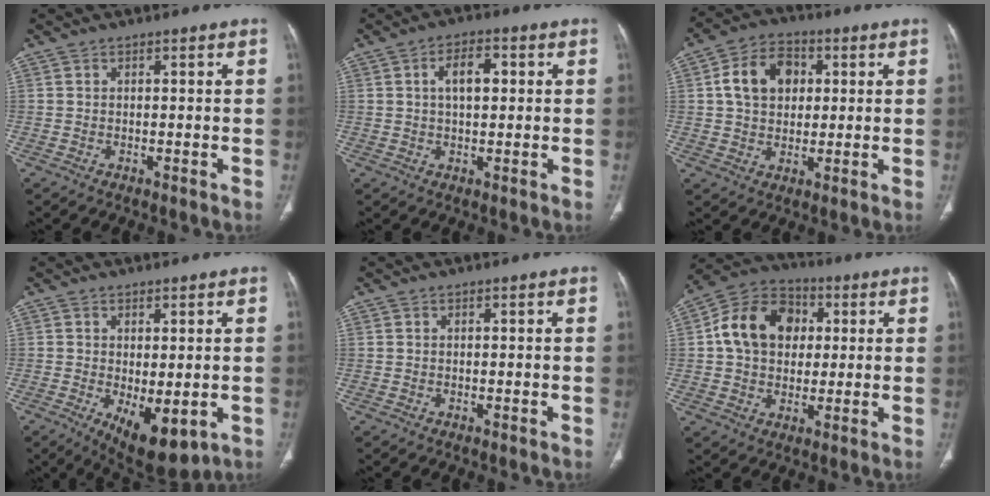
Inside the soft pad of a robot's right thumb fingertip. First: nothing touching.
{"total": 5.9, "force": [1.2, 3.1, 4.8], "torque": [-0.077, 0.008, 0.018]}
{"total": 10.9, "force": [2.3, 8.0, 6.9], "torque": [-0.100, 0.010, 0.034]}
{"total": 9.4, "force": [-2.4, 4.1, 8.0], "torque": [-0.112, -0.018, -0.021]}
{"total": 0.0}
{"total": 14.4, "force": [2.5, 11.2, 8.8], "torque": [-0.131, 0.018, 0.032]}